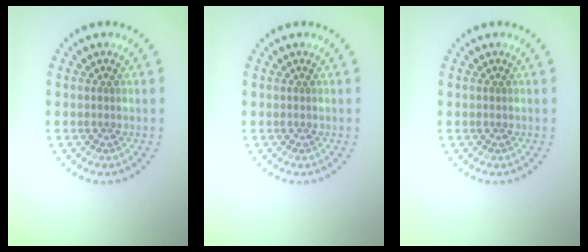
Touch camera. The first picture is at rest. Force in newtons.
{"total": 0.0}
{"total": 0.0}